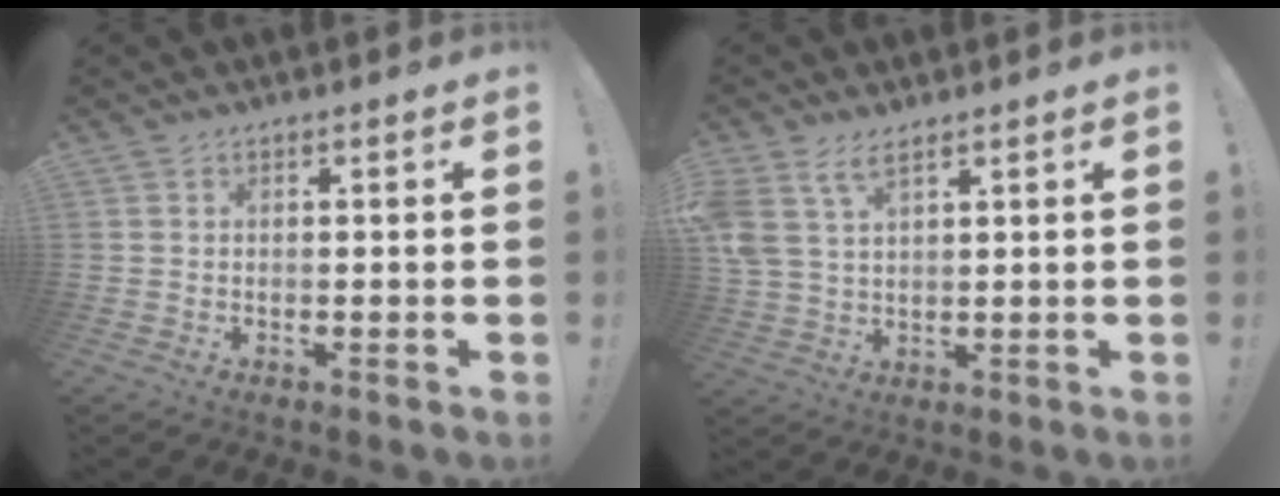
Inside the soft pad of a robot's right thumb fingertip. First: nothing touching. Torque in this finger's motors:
{"motor_torque": [0.35, 0.43, 1.11, 0.26, 0.28]}